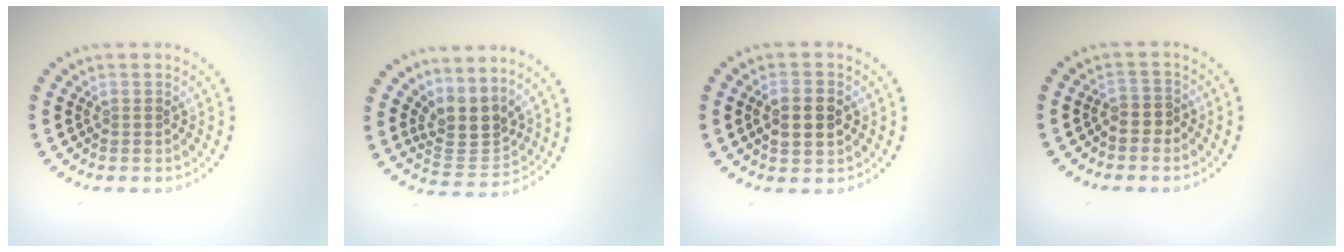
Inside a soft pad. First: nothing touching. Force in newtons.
{"total": 3.4, "press": 2.6, "slide": 2.1}
{"total": 3.2, "press": 3.2, "slide": 0.1}
{"total": 1.5, "press": 1.2, "slide": 1.0}